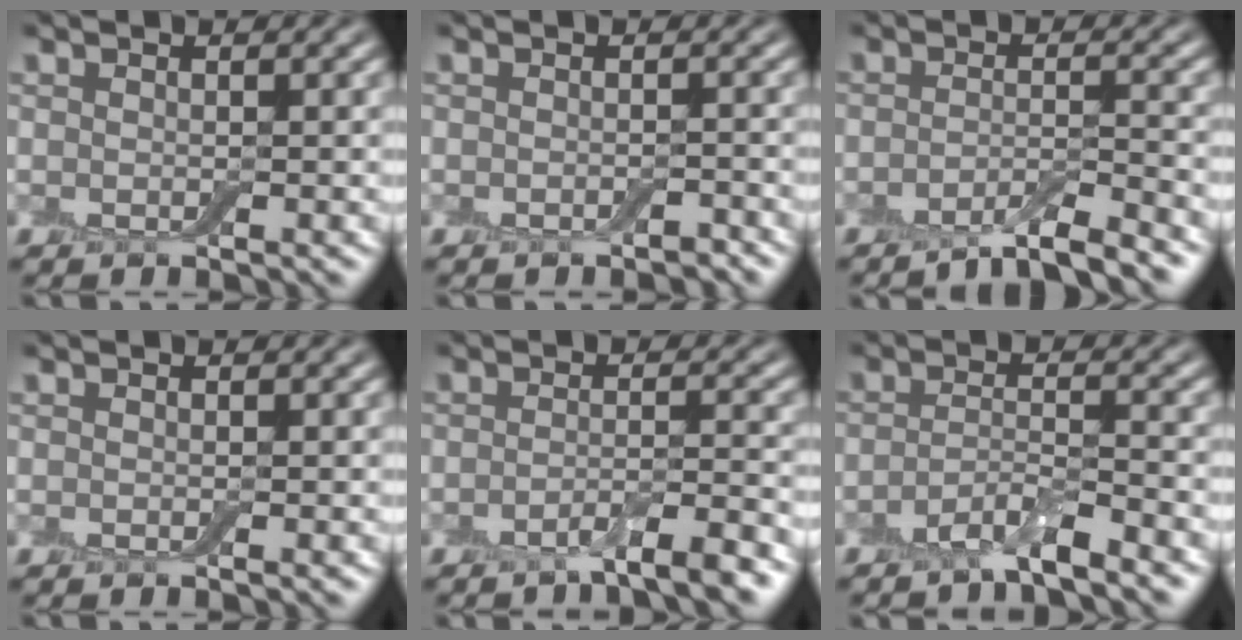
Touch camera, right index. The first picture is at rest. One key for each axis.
{"total": 1.0, "fx": -0.8, "fy": 0.2, "fz": 0.5, "tx": -0.009, "ty": -0.001, "tz": -0.012}
{"total": 4.1, "fx": -3.0, "fy": 0.7, "fz": 2.7, "tx": -0.034, "ty": 0.005, "tz": -0.060}
{"total": 0.0}
{"total": 3.7, "fx": -2.4, "fy": 0.5, "fz": 2.7, "tx": -0.039, "ty": 0.004, "tz": -0.051}
{"total": 3.3, "fx": -2.5, "fy": 0.5, "fz": 2.1, "tx": -0.039, "ty": 0.002, "tz": -0.057}